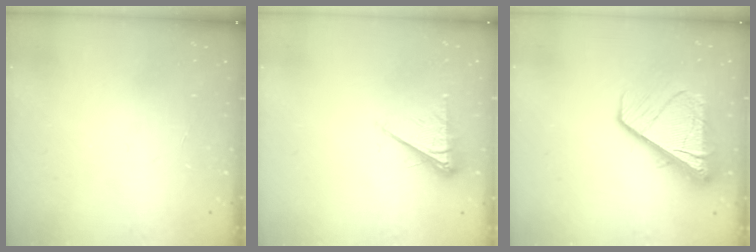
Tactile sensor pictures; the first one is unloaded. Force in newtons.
{"total": 5.2, "press": 5.1, "slide": 0.8}
{"total": 10.6, "press": 10.5, "slide": 1.3}